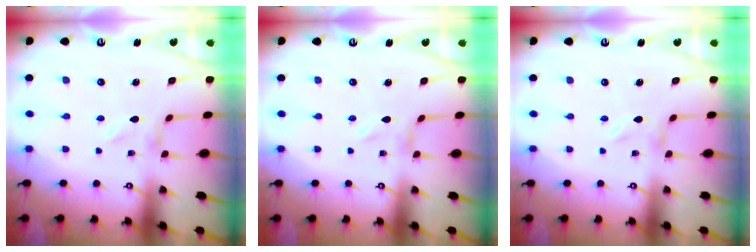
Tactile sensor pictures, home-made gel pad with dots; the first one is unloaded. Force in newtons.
{"total": 0.0}
{"total": 0.0}